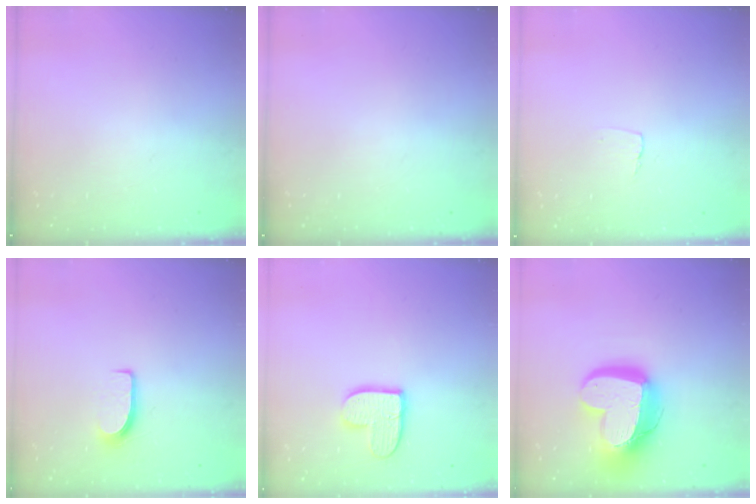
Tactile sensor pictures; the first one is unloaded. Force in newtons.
{"total": 0.0}
{"total": 3.4, "press": 3.4, "slide": 0.3}
{"total": 6.5, "press": 6.4, "slide": 0.6}
{"total": 11.0, "press": 10.9, "slide": 0.9}
{"total": 21.9, "press": 21.8, "slide": 2.2}